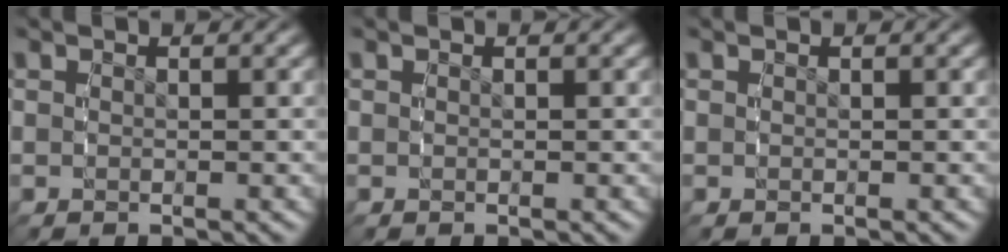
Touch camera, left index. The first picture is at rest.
{"total": 0.0}
{"total": 0.0}